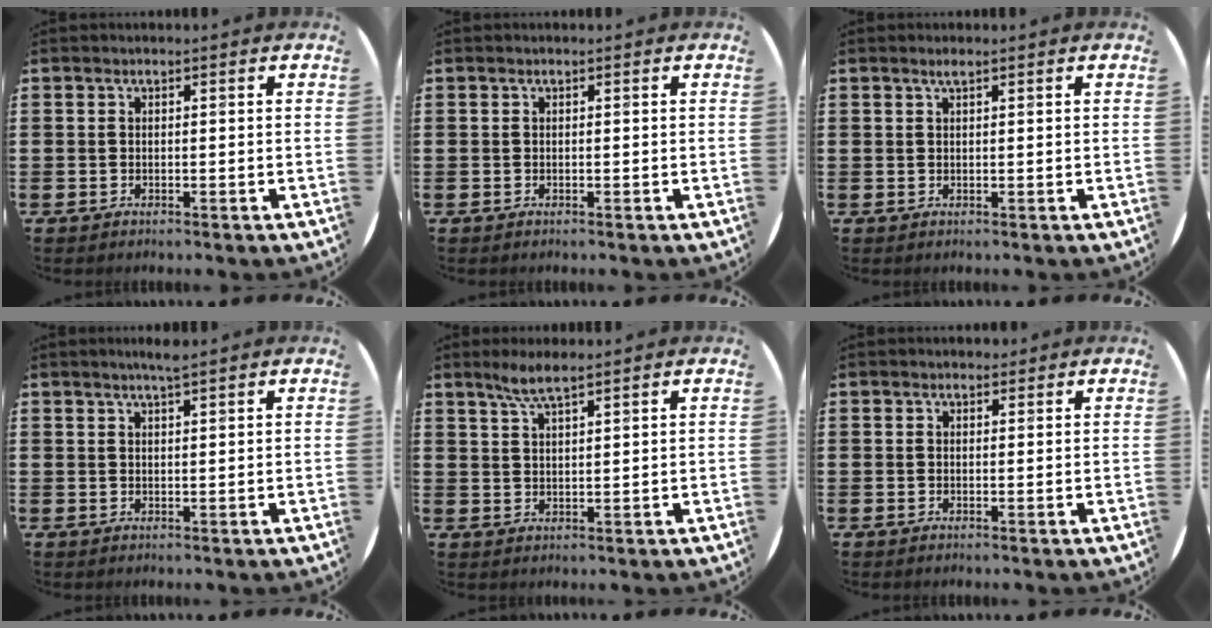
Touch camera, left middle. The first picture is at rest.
{"total": 0.0}
{"total": 0.8, "force": [0.6, 0.0, 0.5], "torque": [-0.008, 0.001, 0.010]}
{"total": 2.2, "force": [2.0, -0.2, 0.9], "torque": [-0.017, 0.001, 0.035]}
{"total": 3.4, "force": [2.8, 0.3, 2.0], "torque": [-0.044, 0.003, 0.050]}
{"total": 0.8, "force": [0.7, 0.4, 0.0], "torque": [0.008, 0.000, 0.012]}